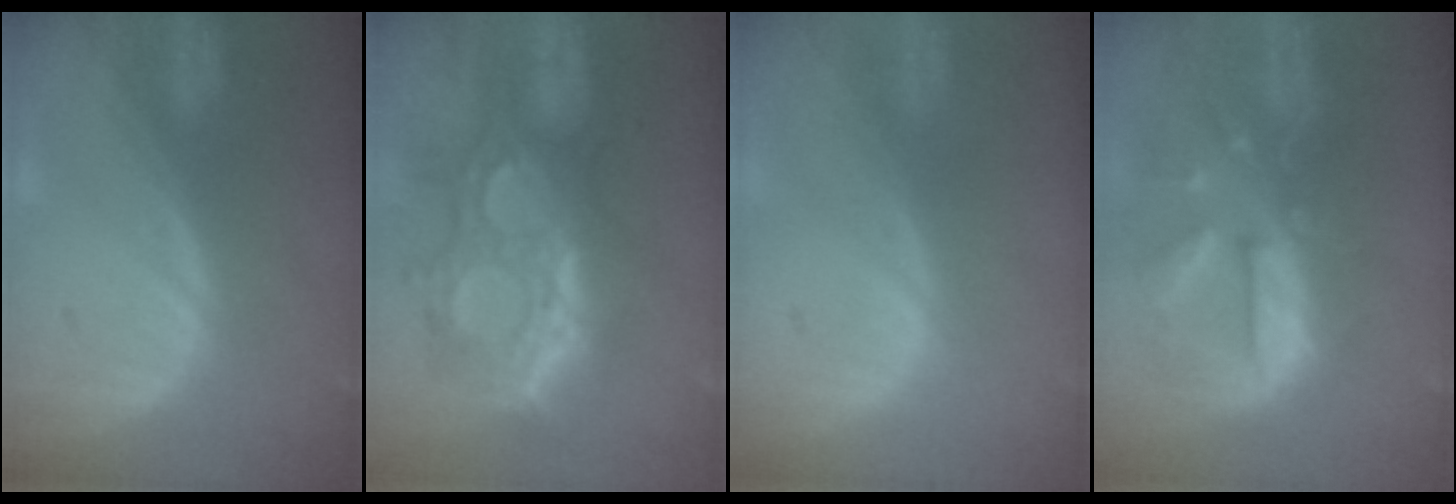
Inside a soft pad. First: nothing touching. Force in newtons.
{"total": 12.0, "press": 10.6, "slide": 5.6}
{"total": 0.0}
{"total": 10.8, "press": 9.4, "slide": 5.2}